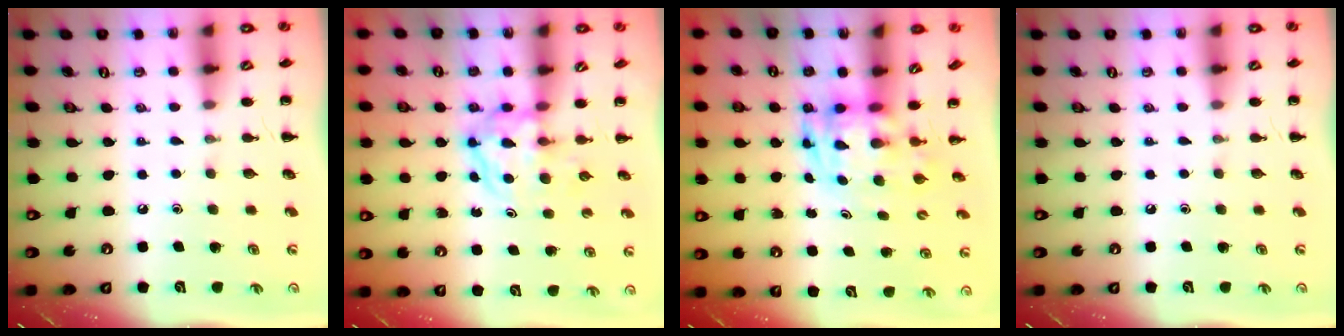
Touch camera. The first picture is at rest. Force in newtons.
{"total": 4.0, "press": 3.9, "slide": 0.5}
{"total": 3.7, "press": 3.6, "slide": 0.8}
{"total": 0.0}